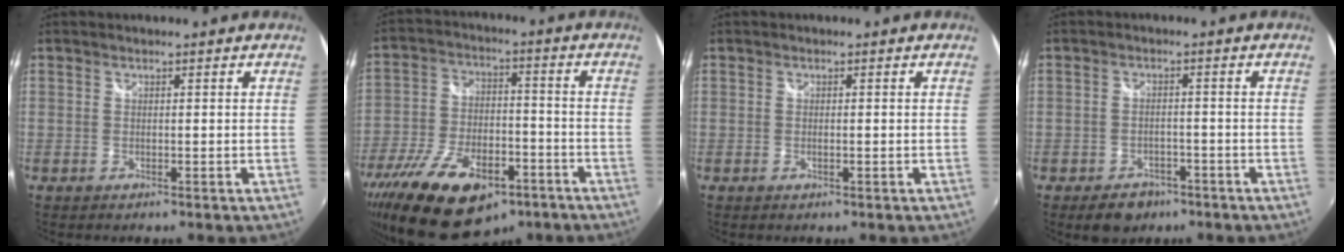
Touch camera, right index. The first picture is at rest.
{"total": 21.8, "force": [-13.5, 10.8, 13.3], "torque": [-0.278, -0.027, -0.217]}
{"total": 0.8, "force": [-0.2, 0.1, 0.8], "torque": [-0.016, 0.000, -0.004]}
{"total": 6.1, "force": [-4.2, 3.8, 2.4], "torque": [-0.058, -0.005, -0.053]}